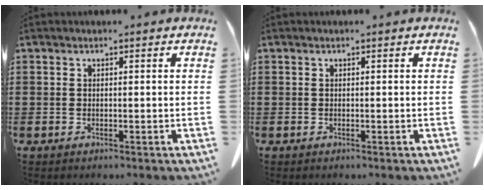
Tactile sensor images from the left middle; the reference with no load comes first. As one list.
[{"total": 0.0}]